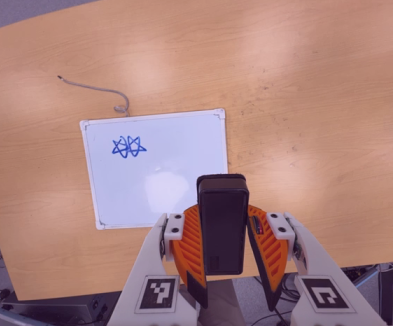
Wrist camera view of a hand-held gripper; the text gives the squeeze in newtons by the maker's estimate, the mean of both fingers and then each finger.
{"total": 6.6, "left": 5.8, "right": 7.3}